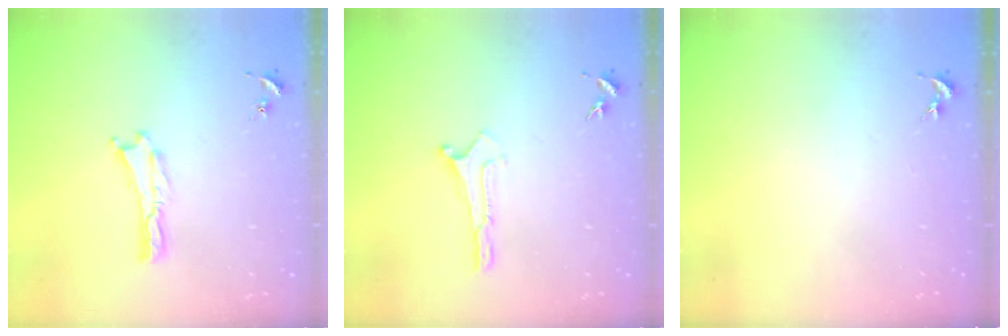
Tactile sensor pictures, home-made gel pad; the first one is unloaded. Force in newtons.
{"total": 0.0}
{"total": 0.0}